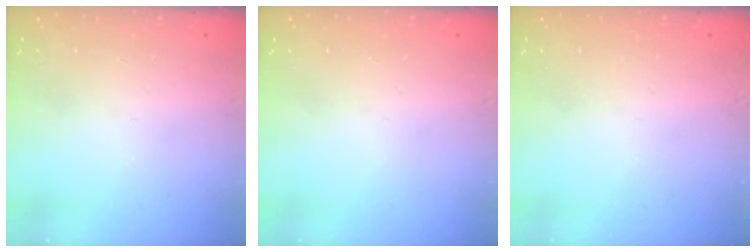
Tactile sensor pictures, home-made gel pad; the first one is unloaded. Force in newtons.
{"total": 0.0}
{"total": 0.0}